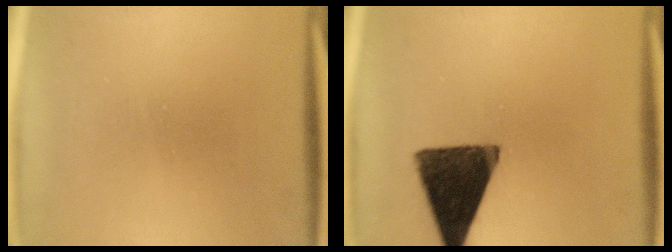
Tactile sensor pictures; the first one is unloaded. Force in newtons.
{"total": 15.2}